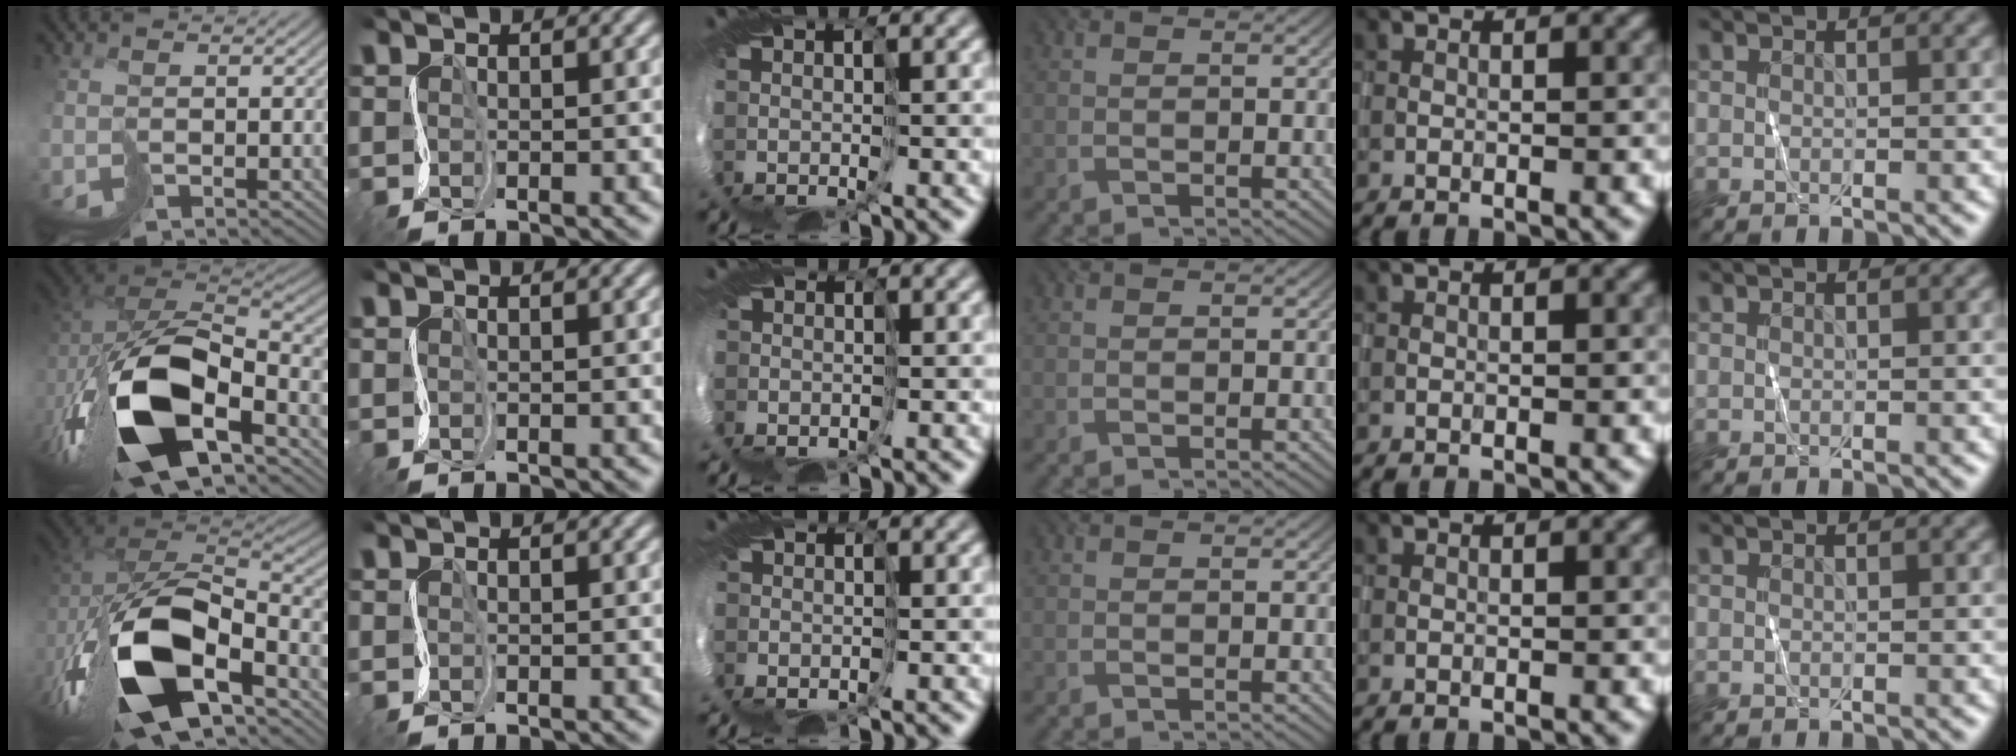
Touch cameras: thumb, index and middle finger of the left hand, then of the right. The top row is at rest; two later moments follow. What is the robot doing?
{"motion": "cut", "object": "tape"}